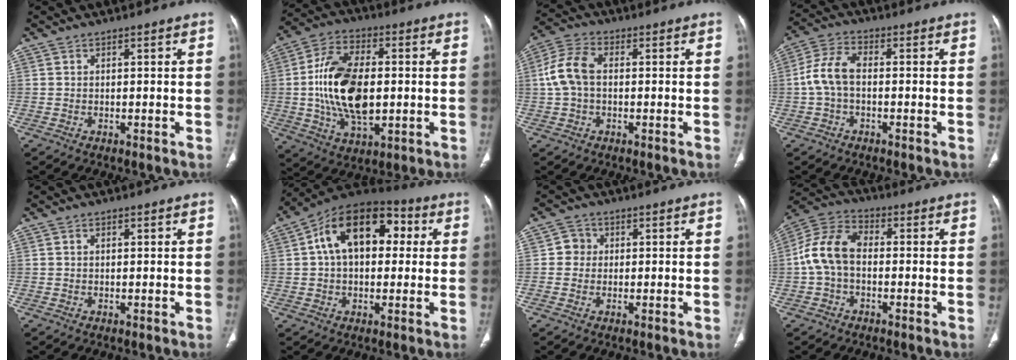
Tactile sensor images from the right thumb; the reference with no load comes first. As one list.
[{"total": 17.7, "force": [-0.1, 10.0, 14.6], "torque": [-0.268, 0.007, 0.001]}, {"total": 7.9, "force": [0.3, 5.0, 6.0], "torque": [-0.130, 0.025, 0.000]}, {"total": 7.1, "force": [-0.6, 4.1, 5.8], "torque": [-0.121, 0.022, -0.019]}, {"total": 0.6, "force": [0.2, 0.4, 0.4], "torque": [-0.004, 0.001, 0.003]}, {"total": 17.6, "force": [3.7, 11.0, 13.2], "torque": [-0.179, 0.032, 0.049]}, {"total": 2.9, "force": [0.2, 2.8, 0.7], "torque": [0.009, 0.007, -0.001]}, {"total": 10.2, "force": [-0.6, 6.7, 7.6], "torque": [-0.146, 0.031, -0.024]}]